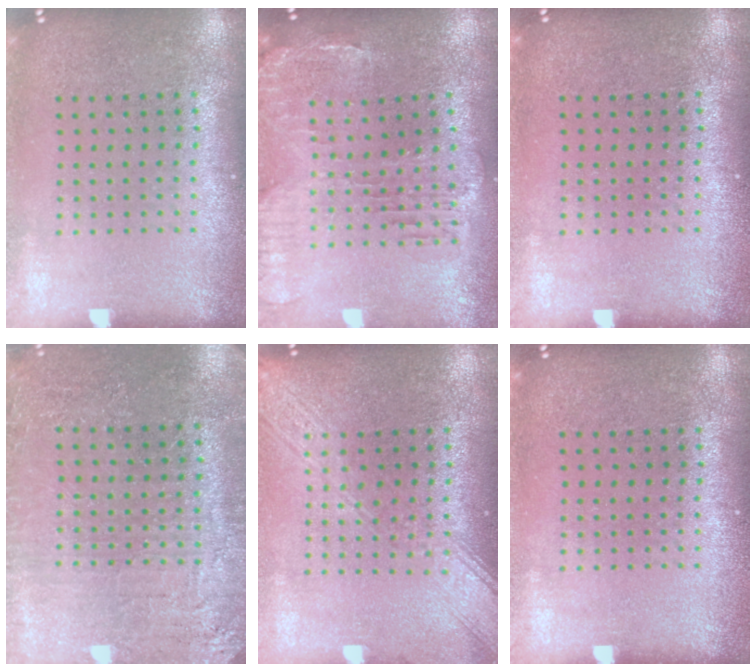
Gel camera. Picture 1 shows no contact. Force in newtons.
{"total": 1.2, "press": 1.1, "slide": 0.4}
{"total": 0.0}
{"total": 2.8, "press": 2.8, "slide": 0.3}
{"total": 3.4, "press": 3.3, "slide": 0.4}
{"total": 0.0}